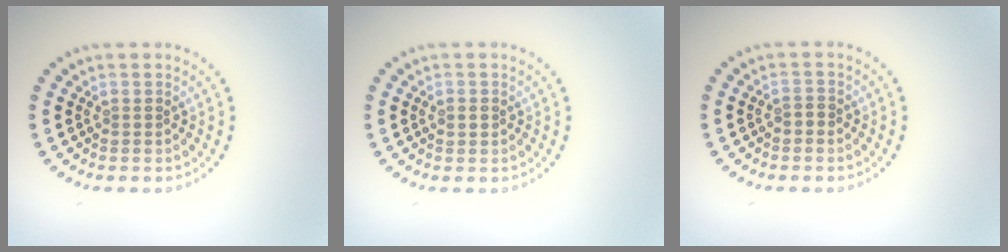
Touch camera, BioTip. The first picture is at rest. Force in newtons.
{"total": 0.9, "press": 0.9, "slide": 0.1}
{"total": 0.8, "press": 0.8, "slide": 0.2}